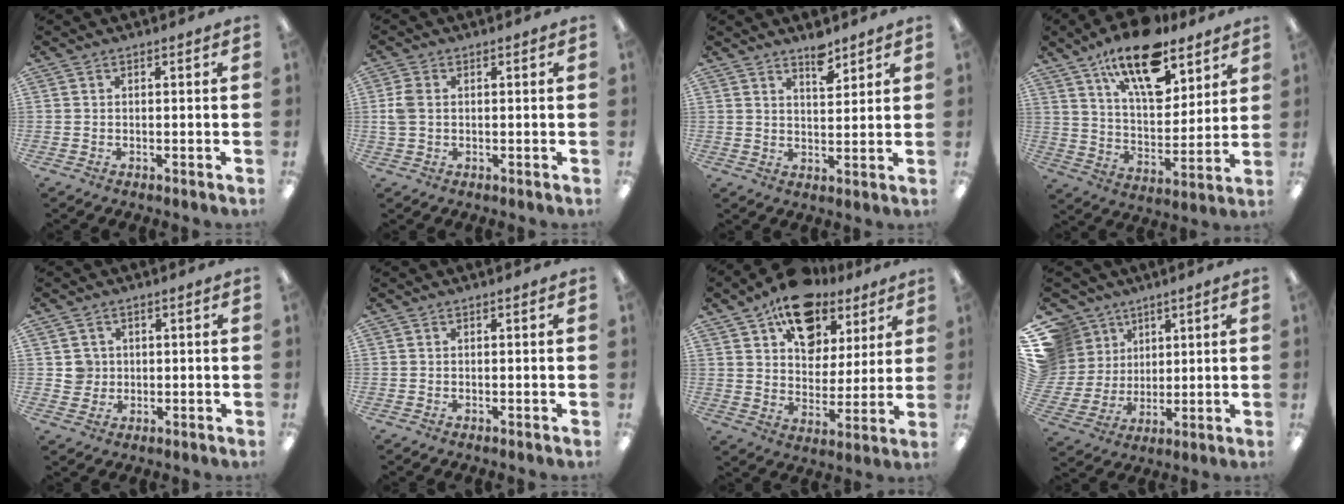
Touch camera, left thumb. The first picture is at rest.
{"total": 4.1, "force": [0.3, 2.9, 2.9], "torque": [-0.063, 0.006, 0.004]}
{"total": 5.3, "force": [4.2, 2.1, 2.4], "torque": [-0.026, -0.028, 0.071]}
{"total": 18.6, "force": [12.8, 7.9, 10.9], "torque": [-0.176, -0.066, 0.217]}
{"total": 3.9, "force": [0.7, 3.9, 0.5], "torque": [-0.006, 0.001, 0.010]}
{"total": 0.0}
{"total": 16.6, "force": [11.7, 9.9, 6.4], "torque": [-0.104, -0.071, 0.213]}
{"total": 12.3, "force": [6.0, 10.4, 2.6], "torque": [-0.084, -0.033, 0.123]}